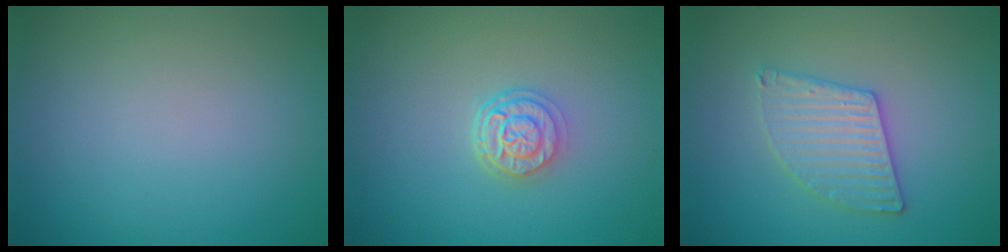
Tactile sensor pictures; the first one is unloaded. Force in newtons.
{"total": 3.1, "press": 2.4, "slide": 2.0}
{"total": 3.0, "press": 3.0, "slide": 0.2}